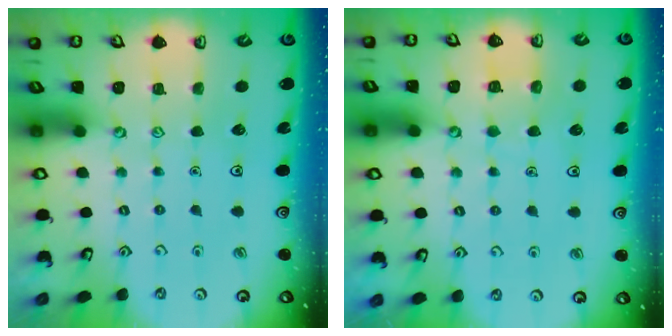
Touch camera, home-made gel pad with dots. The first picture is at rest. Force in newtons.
{"total": 4.5, "press": 4.5, "slide": 0.4}